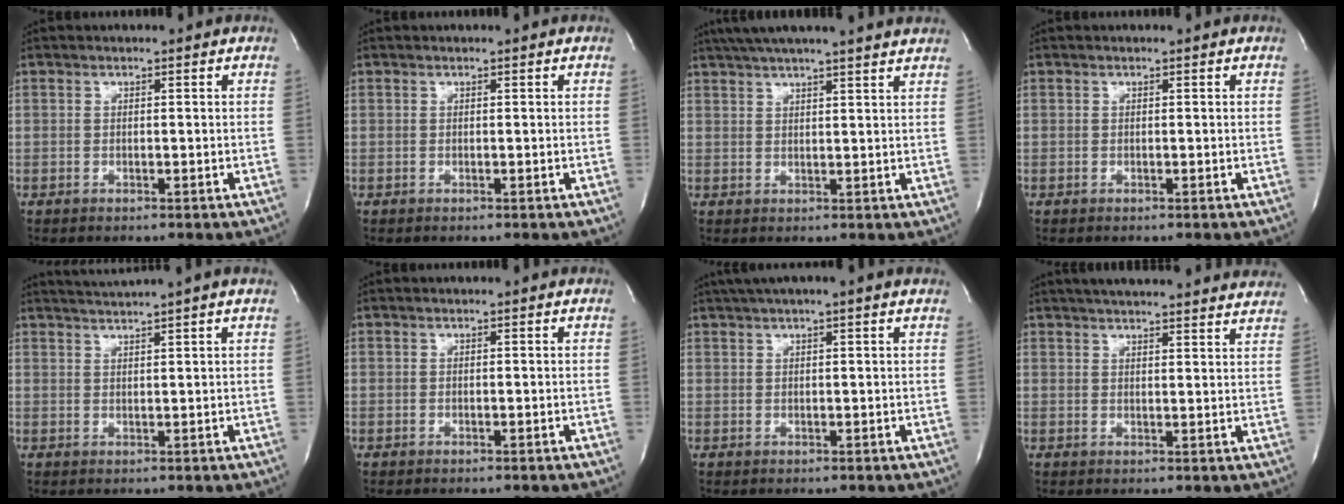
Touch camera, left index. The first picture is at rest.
{"total": 0.0}
{"total": 13.8, "force": [12.0, -0.2, 6.7], "torque": [-0.118, 0.025, 0.156]}
{"total": 0.0}
{"total": 3.4, "force": [2.8, -1.7, 1.1], "torque": [-0.018, -0.003, 0.054]}
{"total": 0.0}
{"total": 4.9, "force": [3.4, -0.3, 3.5], "torque": [-0.058, 0.027, 0.054]}
{"total": 20.4, "force": [18.7, 2.2, 7.9], "torque": [-0.119, 0.013, 0.232]}